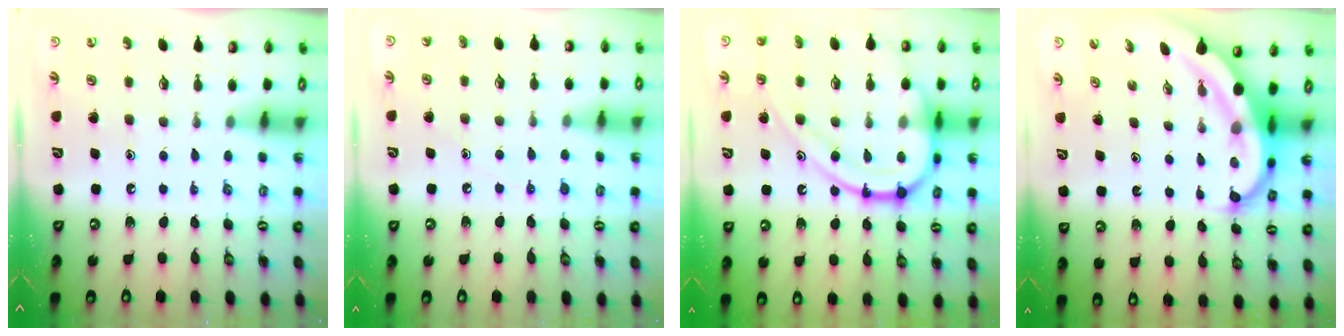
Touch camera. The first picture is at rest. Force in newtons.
{"total": 4.4, "press": 4.4, "slide": 0.4}
{"total": 20.1, "press": 20.0, "slide": 1.9}
{"total": 6.7, "press": 6.6, "slide": 1.5}